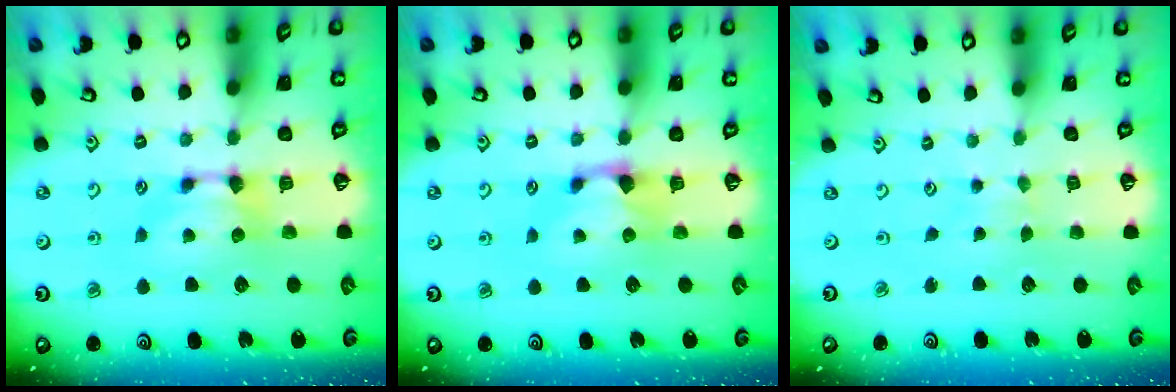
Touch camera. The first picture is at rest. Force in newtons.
{"total": 0.8, "press": 0.1, "slide": 0.8}
{"total": 3.6, "press": 3.6, "slide": 0.1}